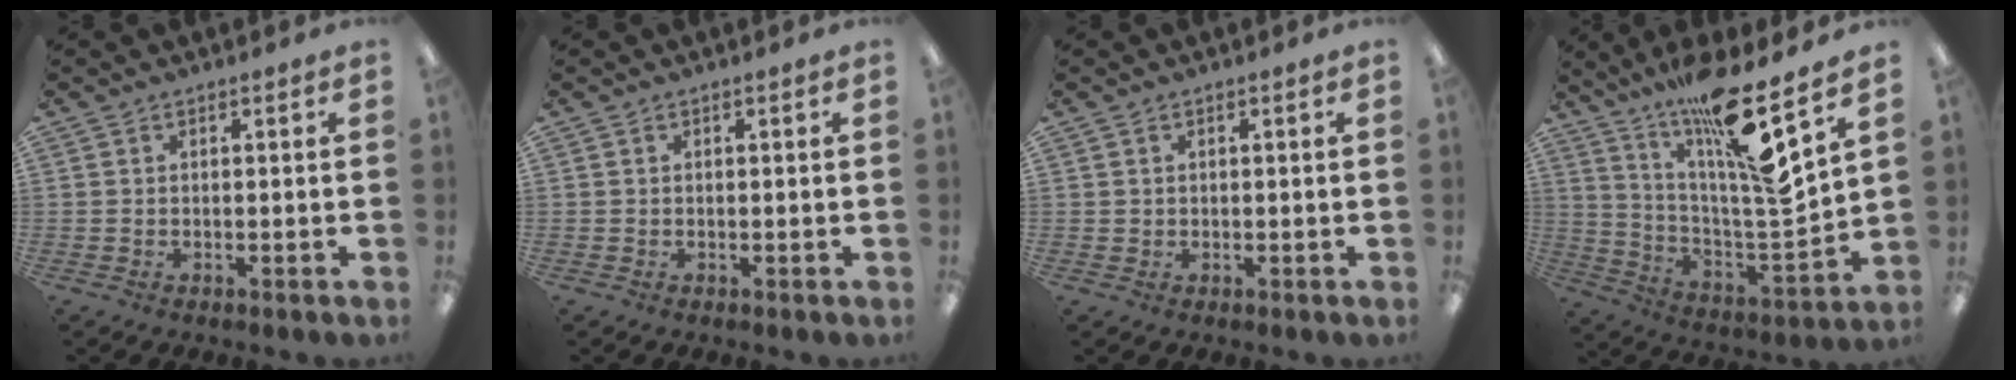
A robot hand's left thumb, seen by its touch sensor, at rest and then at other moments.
{"total": 0.0}
{"total": 0.8, "force": [0.3, 0.8, 0.0], "torque": [0.000, 0.005, 0.006]}
{"total": 19.1, "force": [14.1, 0.8, 12.8], "torque": [-0.233, -0.103, 0.222]}